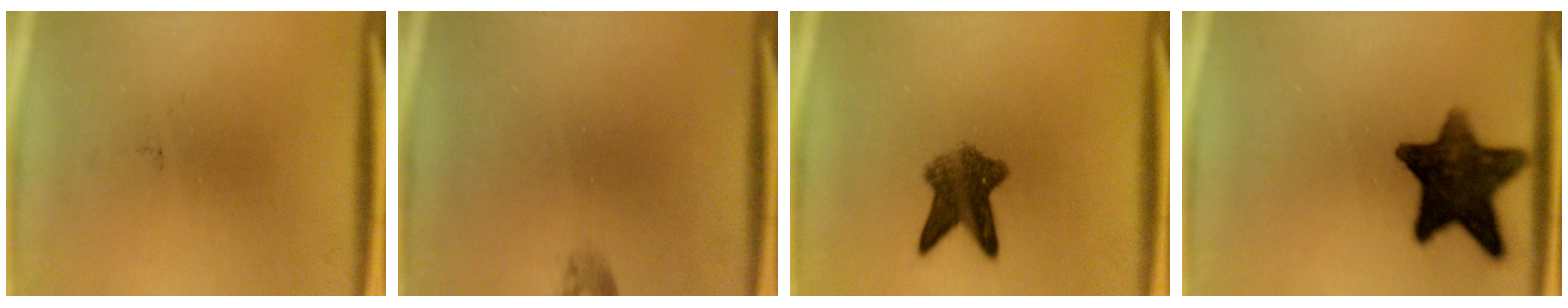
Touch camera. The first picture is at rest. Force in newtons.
{"total": 0.9}
{"total": 6.8}
{"total": 13.2}